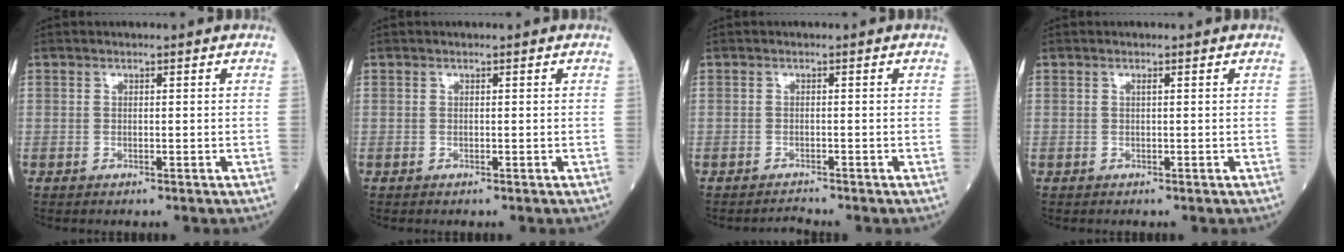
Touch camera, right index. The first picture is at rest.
{"total": 0.0}
{"total": 1.0, "force": [-0.9, -0.2, -0.2], "torque": [0.004, -0.008, -0.013]}
{"total": 0.0}